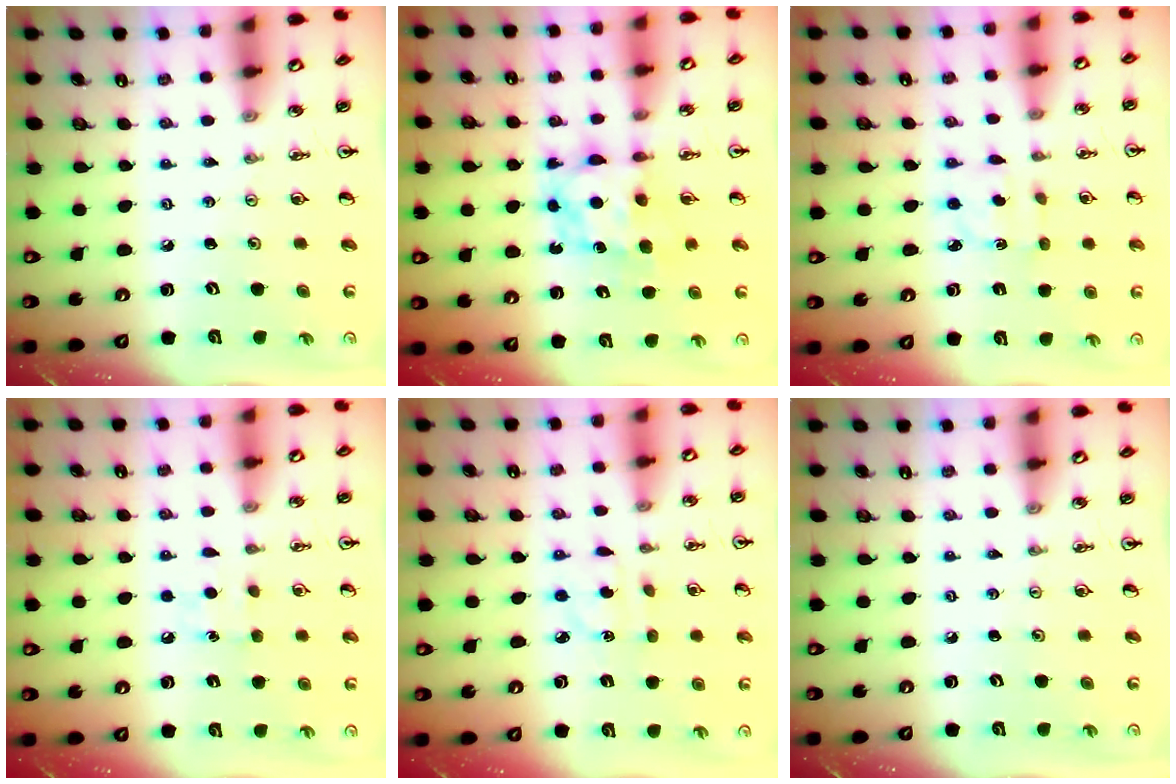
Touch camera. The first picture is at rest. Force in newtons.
{"total": 6.7, "press": 6.7, "slide": 0.2}
{"total": 2.9, "press": 2.8, "slide": 0.8}
{"total": 7.2, "press": 7.1, "slide": 0.8}
{"total": 3.5, "press": 3.5, "slide": 0.7}
{"total": 0.0}